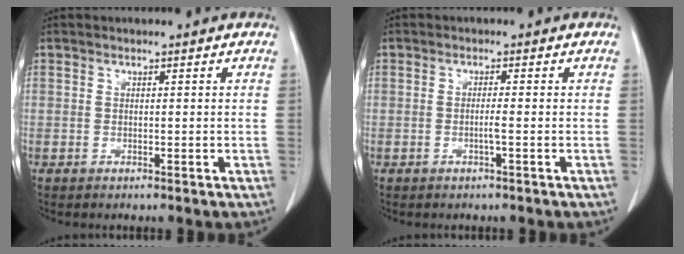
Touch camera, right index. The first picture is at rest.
{"total": 1.4, "force": [-0.4, -0.3, 1.3], "torque": [-0.026, -0.002, -0.009]}